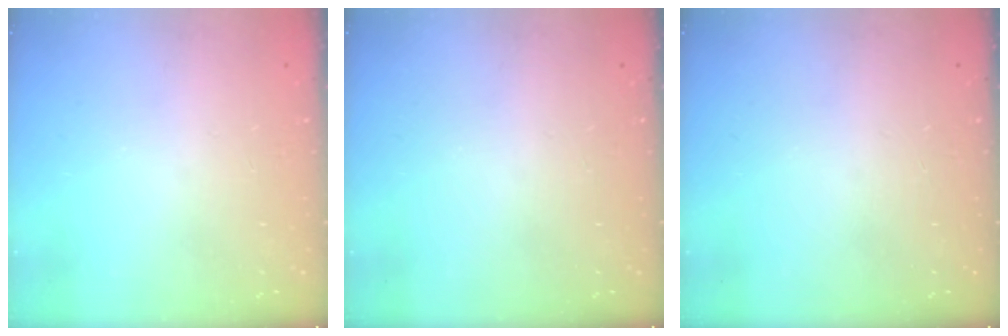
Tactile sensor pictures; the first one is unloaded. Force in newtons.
{"total": 0.0}
{"total": 0.0}